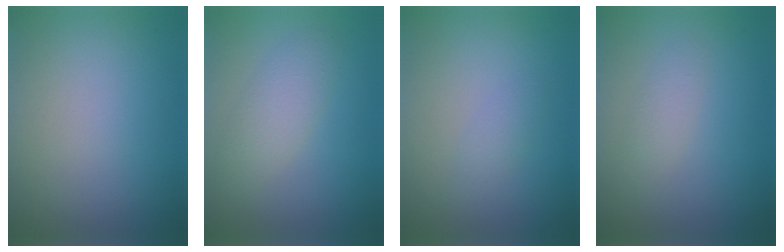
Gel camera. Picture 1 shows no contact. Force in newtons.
{"total": 2.8, "press": 2.8, "slide": 0.1}
{"total": 1.1, "press": 1.1, "slide": 0.0}
{"total": 1.4, "press": 1.4, "slide": 0.1}